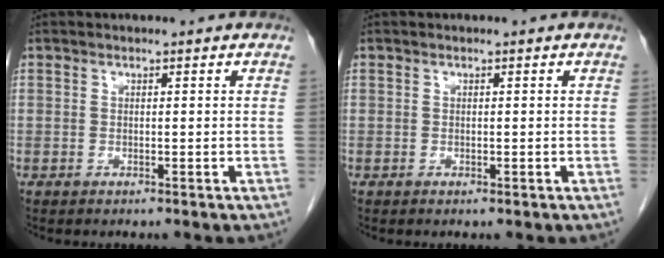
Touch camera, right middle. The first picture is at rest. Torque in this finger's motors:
{"motor_torque": [-0.27, 0.14, -0.02, -0.01]}